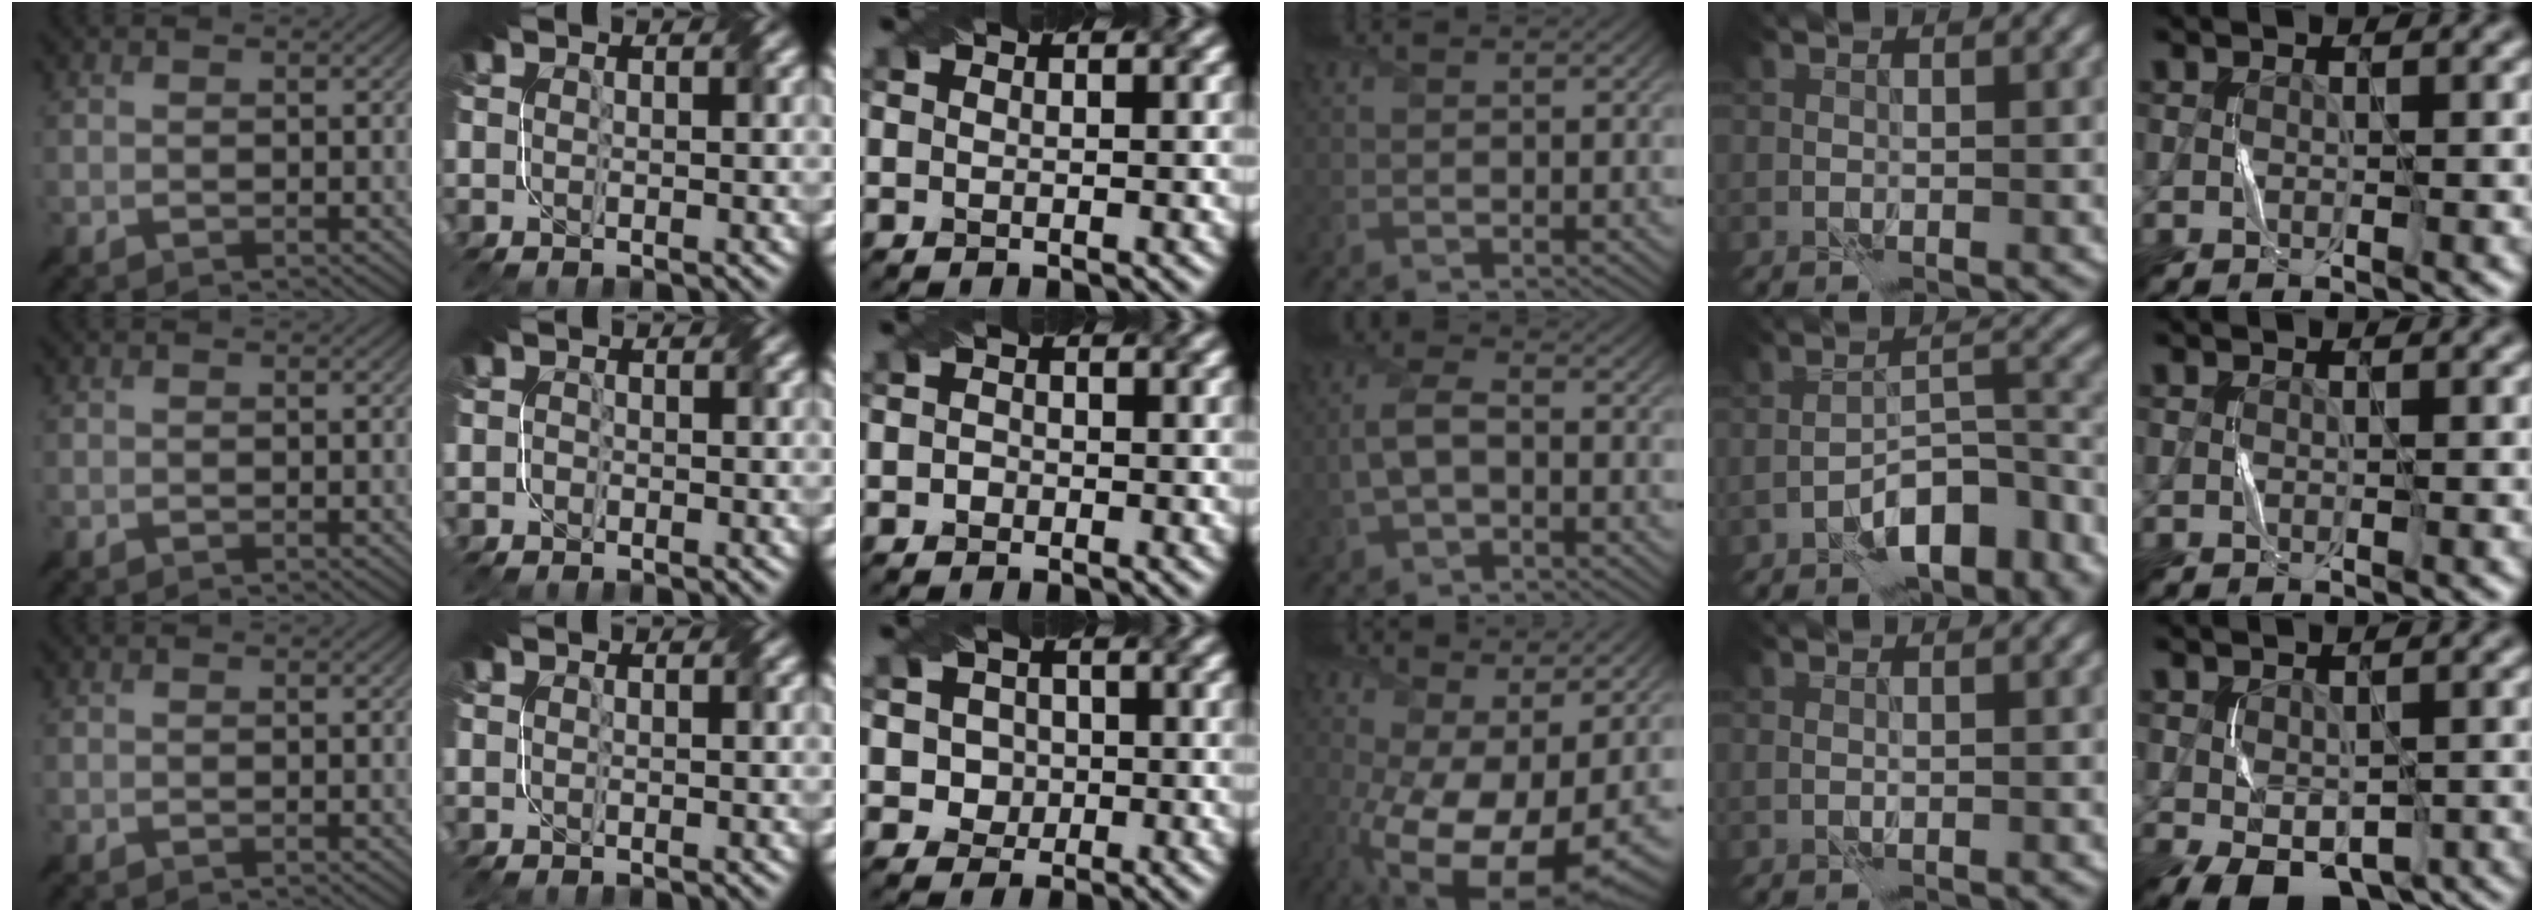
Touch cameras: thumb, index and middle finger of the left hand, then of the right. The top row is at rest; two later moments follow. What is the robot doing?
{"motion": "fold", "object": "file"}